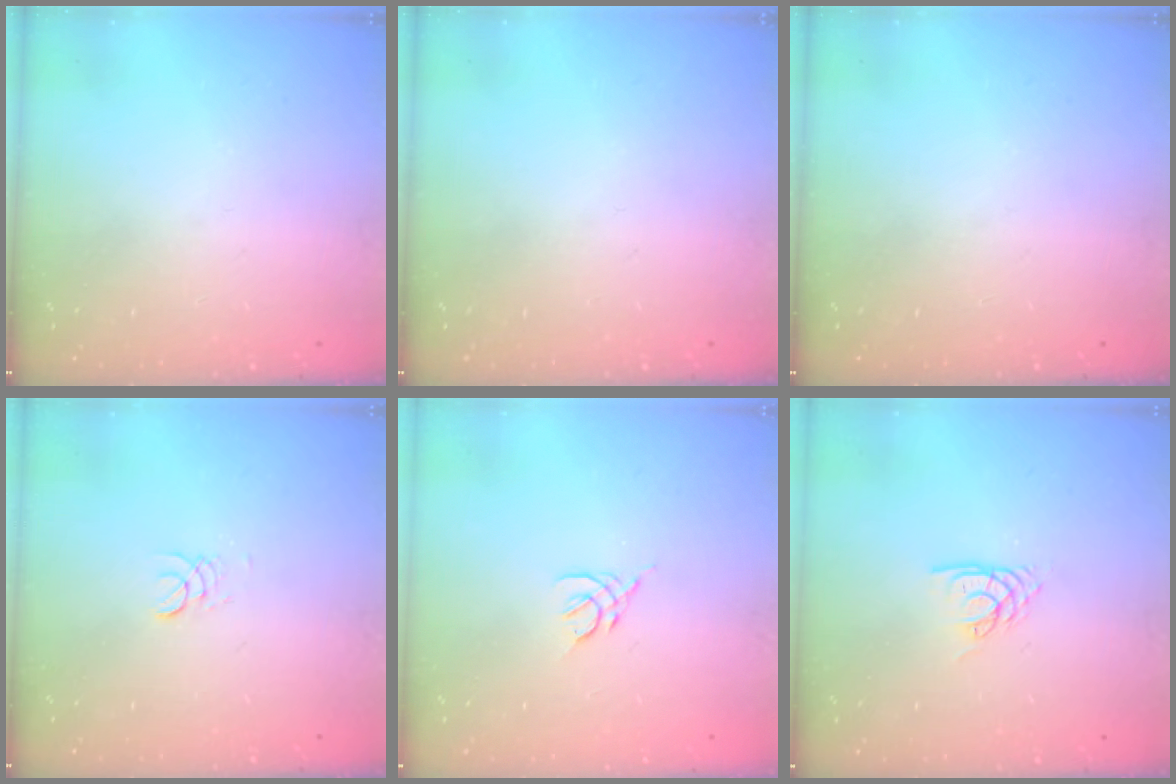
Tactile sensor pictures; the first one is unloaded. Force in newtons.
{"total": 0.0}
{"total": 0.0}
{"total": 2.0, "press": 2.0, "slide": 0.2}
{"total": 2.2, "press": 2.1, "slide": 0.6}
{"total": 3.2, "press": 3.2, "slide": 0.2}